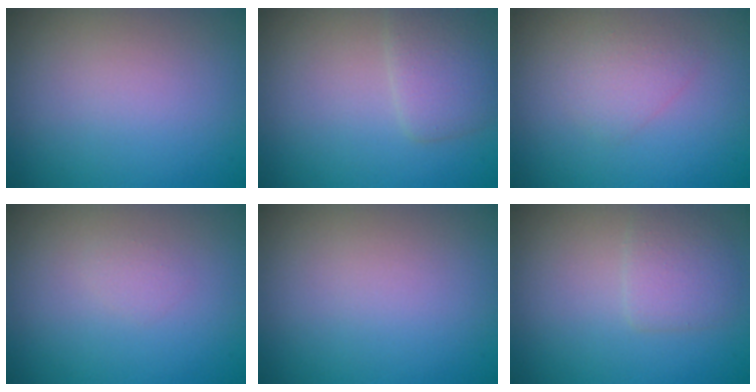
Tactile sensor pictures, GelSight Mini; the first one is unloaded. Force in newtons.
{"total": 2.7, "press": 2.7, "slide": 0.1}
{"total": 1.6, "press": 1.6, "slide": 0.0}
{"total": 0.6, "press": 0.6, "slide": 0.0}
{"total": 0.0}
{"total": 2.2, "press": 2.2, "slide": 0.1}